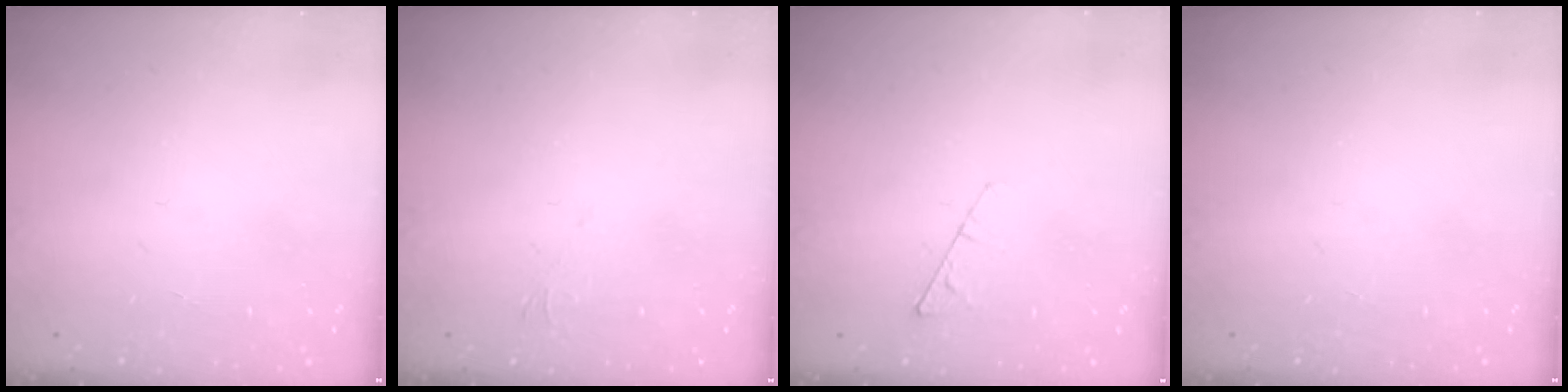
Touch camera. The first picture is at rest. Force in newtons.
{"total": 2.2, "press": 2.2, "slide": 0.4}
{"total": 3.5, "press": 3.4, "slide": 0.4}
{"total": 0.0}